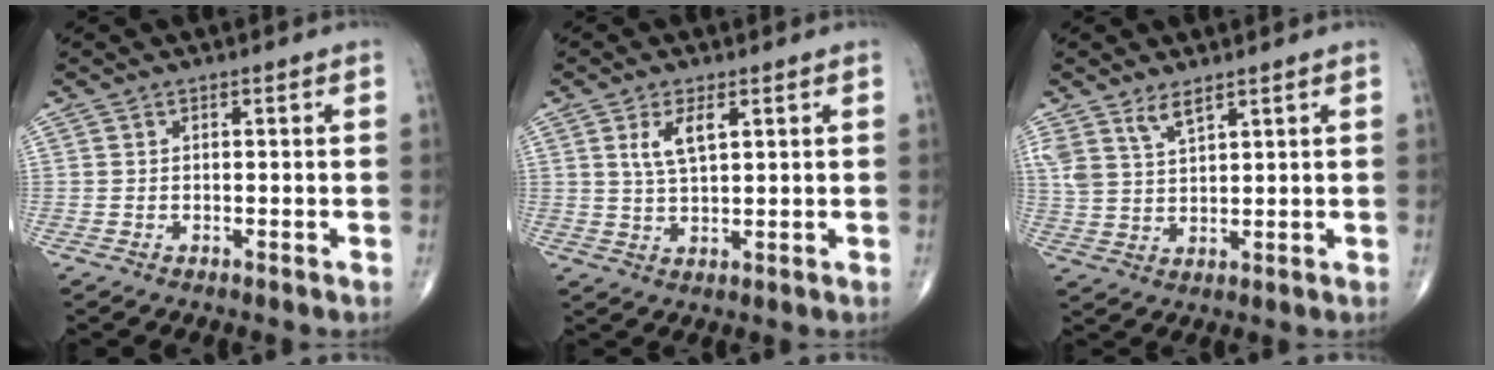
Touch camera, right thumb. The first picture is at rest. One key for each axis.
{"total": 5.1, "fx": 2.0, "fy": 2.0, "fz": 4.3, "tx": -0.080, "ty": -0.008, "tz": 0.042}
{"total": 5.0, "fx": 3.7, "fy": 1.8, "fz": 2.9, "tx": -0.054, "ty": -0.020, "tz": 0.078}